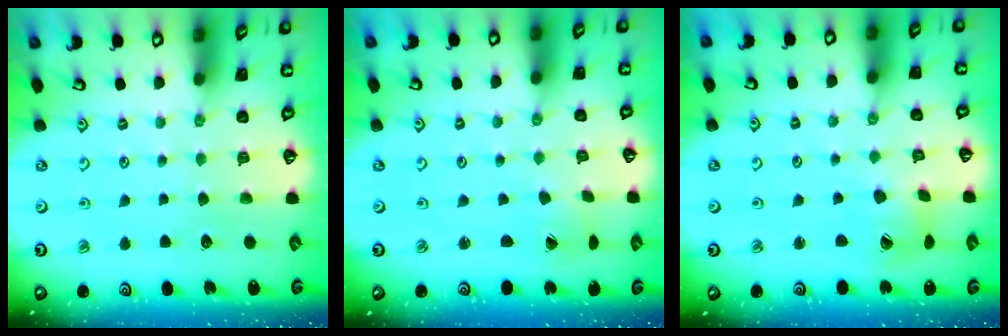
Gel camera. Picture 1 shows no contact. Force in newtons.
{"total": 1.7, "press": 1.7, "slide": 0.1}
{"total": 6.4, "press": 6.3, "slide": 0.8}